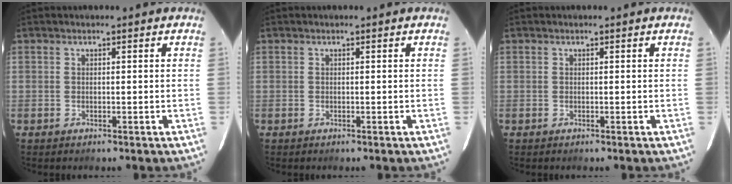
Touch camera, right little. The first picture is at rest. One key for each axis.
{"total": 0.0}
{"total": 0.0}